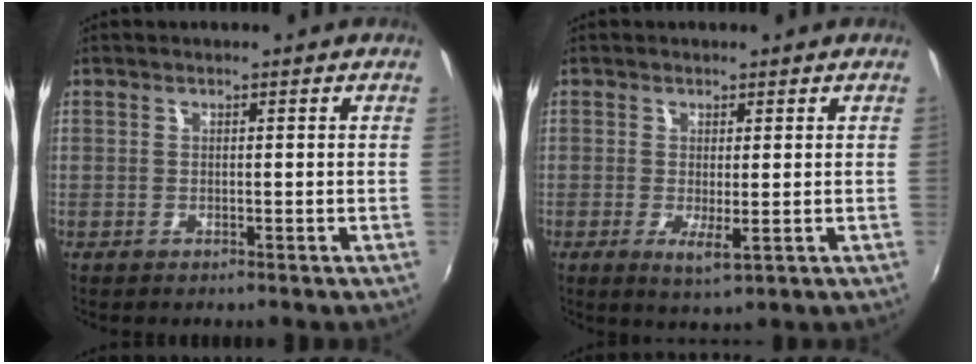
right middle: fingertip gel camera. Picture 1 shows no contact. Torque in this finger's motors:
{"motor_torque": [0.36, -1.67, 0.05, 0.02]}